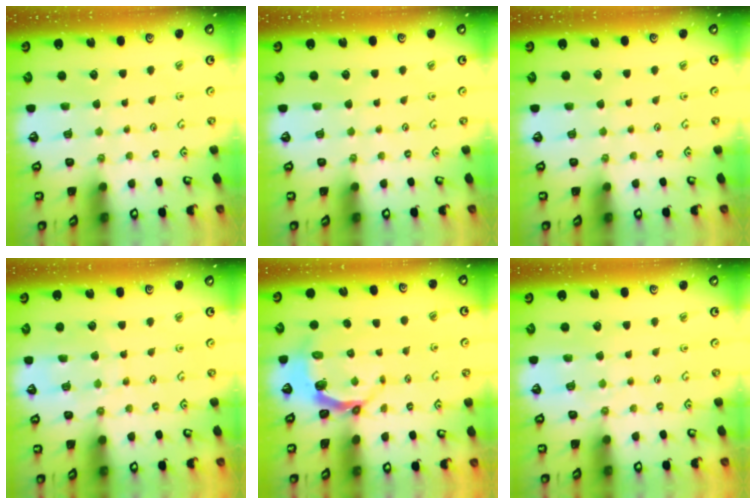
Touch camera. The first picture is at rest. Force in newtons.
{"total": 0.0}
{"total": 0.0}
{"total": 6.7, "press": 6.6, "slide": 0.6}
{"total": 4.4, "press": 3.1, "slide": 3.2}
{"total": 2.5, "press": 2.5, "slide": 0.4}